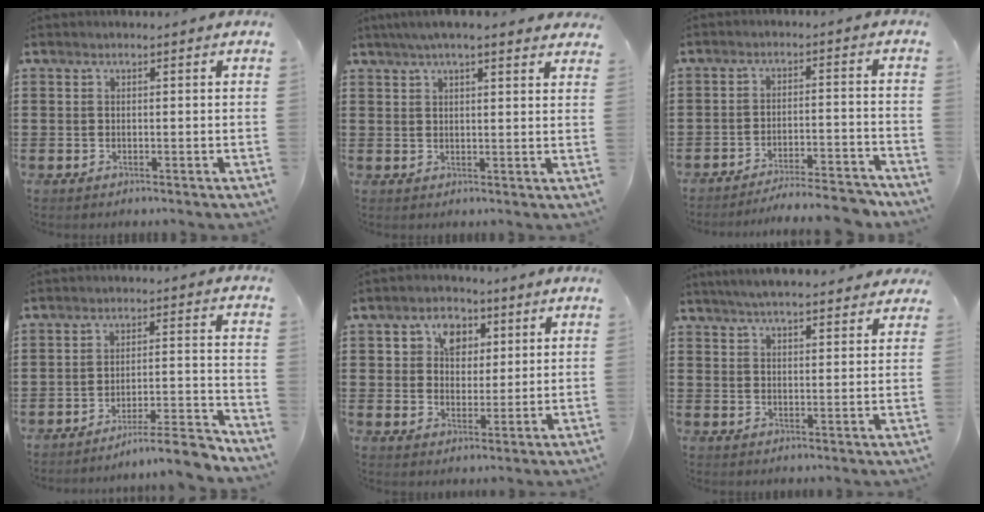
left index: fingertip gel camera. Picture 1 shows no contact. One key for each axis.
{"total": 4.6, "fx": 3.7, "fy": 0.3, "fz": 2.6, "tx": -0.060, "ty": 0.002, "tz": 0.067}
{"total": 5.7, "fx": -5.4, "fy": 0.1, "fz": 1.8, "tx": -0.024, "ty": -0.004, "tz": -0.101}
{"total": 6.7, "fx": -6.2, "fy": -0.1, "fz": 2.5, "tx": -0.033, "ty": 0.001, "tz": -0.116}
{"total": 5.6, "fx": 2.6, "fy": 4.2, "fz": 2.7, "tx": -0.055, "ty": 0.011, "tz": 0.041}
{"total": 5.0, "fx": 4.8, "fy": 0.2, "fz": 1.5, "tx": -0.043, "ty": -0.013, "tz": 0.087}